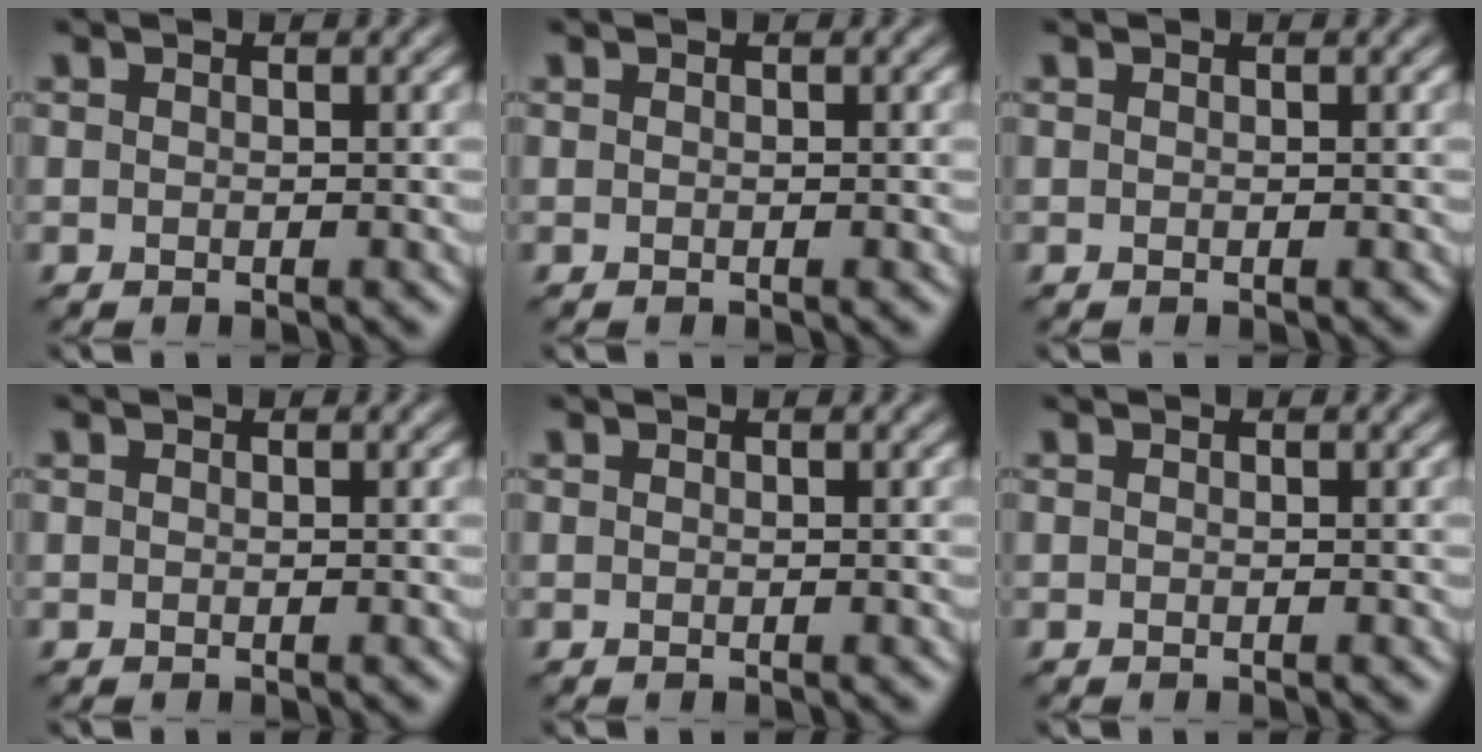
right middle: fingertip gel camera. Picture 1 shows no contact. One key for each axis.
{"total": 0.0}
{"total": 0.0}
{"total": 0.0}
{"total": 0.0}
{"total": 0.0}